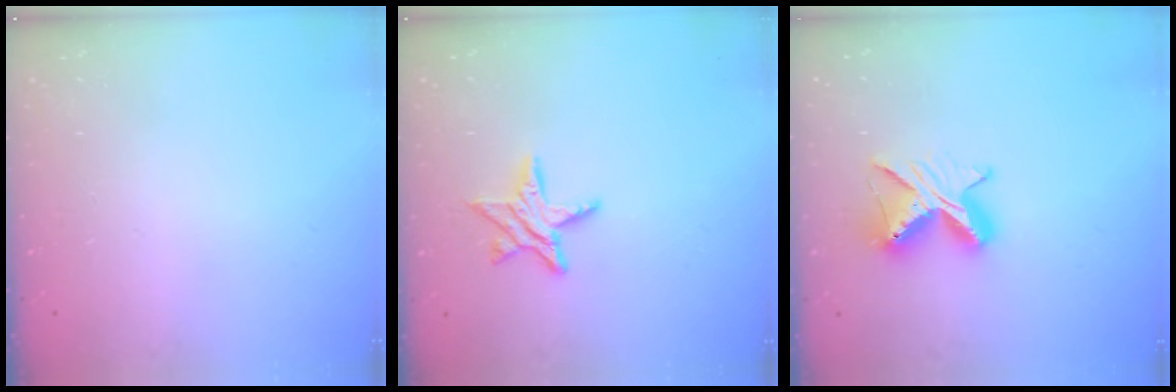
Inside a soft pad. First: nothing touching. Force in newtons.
{"total": 8.9, "press": 8.9, "slide": 0.5}
{"total": 9.1, "press": 9.1, "slide": 0.7}